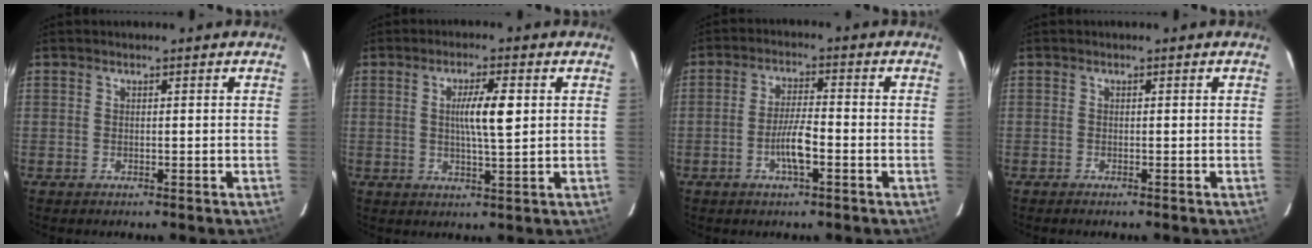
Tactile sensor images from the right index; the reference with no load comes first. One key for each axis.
{"total": 5.9, "fx": 1.0, "fy": 0.4, "fz": 5.8, "tx": -0.102, "ty": 0.001, "tz": 0.017}
{"total": 5.3, "fx": -1.9, "fy": 0.9, "fz": 4.9, "tx": -0.096, "ty": 0.003, "tz": -0.036}
{"total": 0.7, "fx": -0.5, "fy": 0.0, "fz": 0.4, "tx": -0.009, "ty": -0.002, "tz": -0.010}